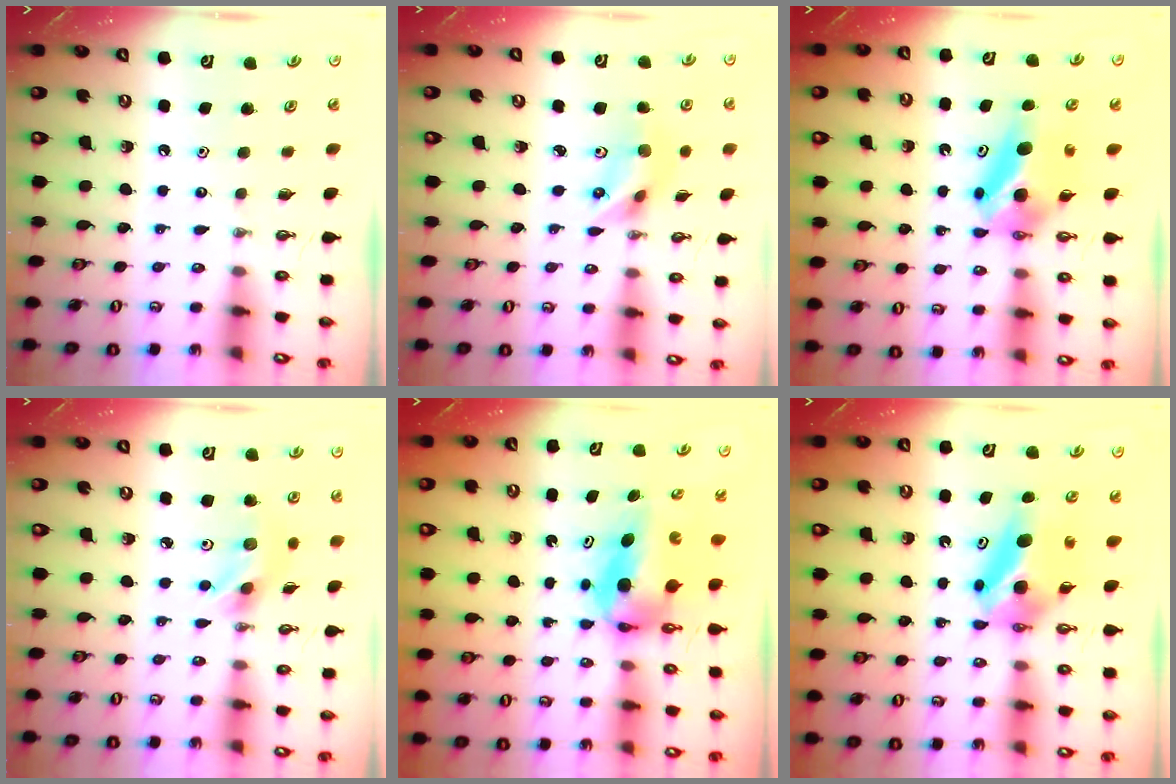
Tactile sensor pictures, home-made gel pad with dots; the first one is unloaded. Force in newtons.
{"total": 6.6, "press": 5.9, "slide": 2.9}
{"total": 6.6, "press": 5.9, "slide": 3.0}
{"total": 6.4, "press": 6.4, "slide": 0.2}
{"total": 6.4, "press": 6.0, "slide": 2.1}
{"total": 7.0, "press": 5.9, "slide": 3.7}